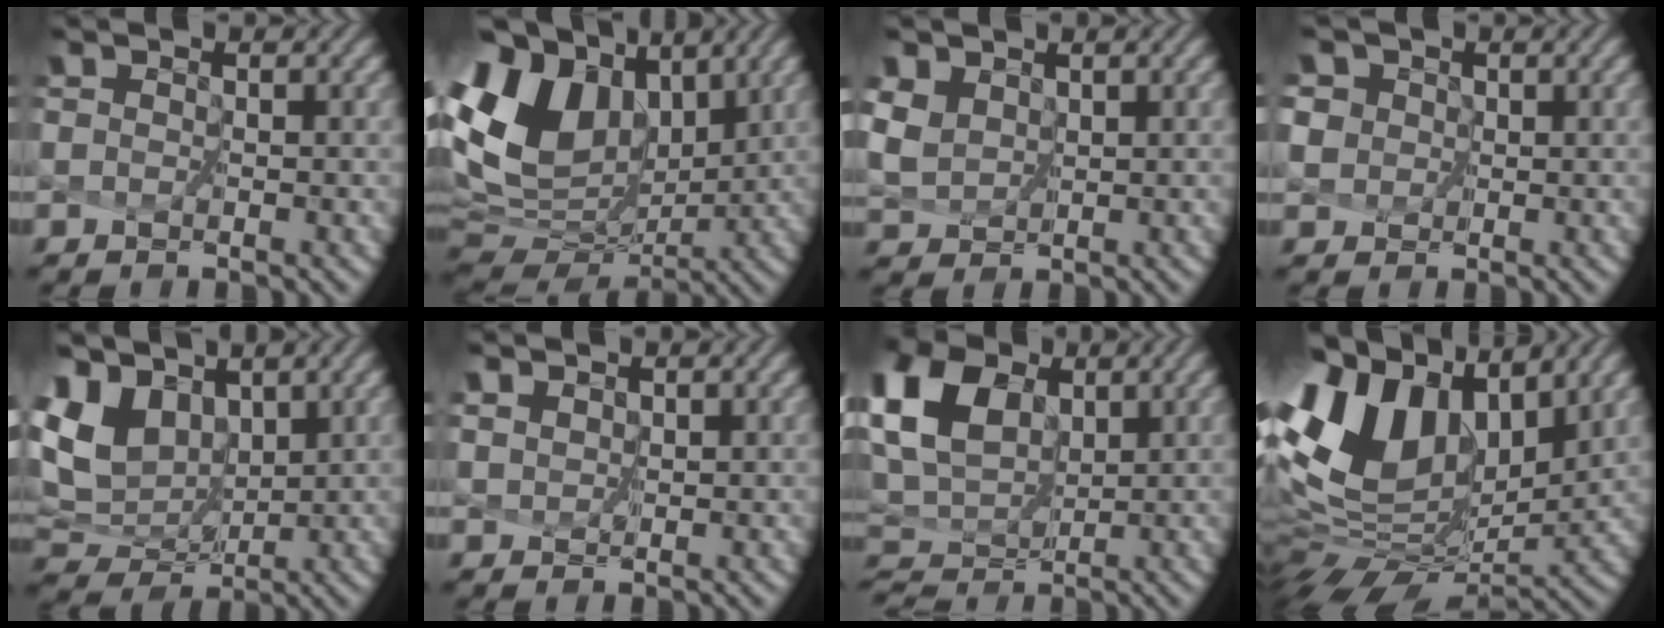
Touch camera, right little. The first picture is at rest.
{"total": 14.0, "force": [4.2, 9.7, 9.2], "torque": [-0.202, 0.008, 0.105]}
{"total": 3.1, "force": [2.0, 2.1, 1.1], "torque": [-0.071, 0.003, 0.059]}
{"total": 5.8, "force": [3.3, 4.2, 2.2], "torque": [-0.057, 0.012, 0.048]}
{"total": 7.3, "force": [3.0, 5.1, 4.3], "torque": [-0.127, 0.014, 0.067]}
{"total": 1.9, "force": [1.7, 0.7, 0.2], "torque": [-0.034, -0.004, 0.049]}
{"total": 5.6, "force": [2.3, 3.9, 3.4], "torque": [-0.098, 0.011, 0.056]}
{"total": 11.6, "force": [2.5, 7.6, 8.4], "torque": [-0.186, 0.010, 0.054]}